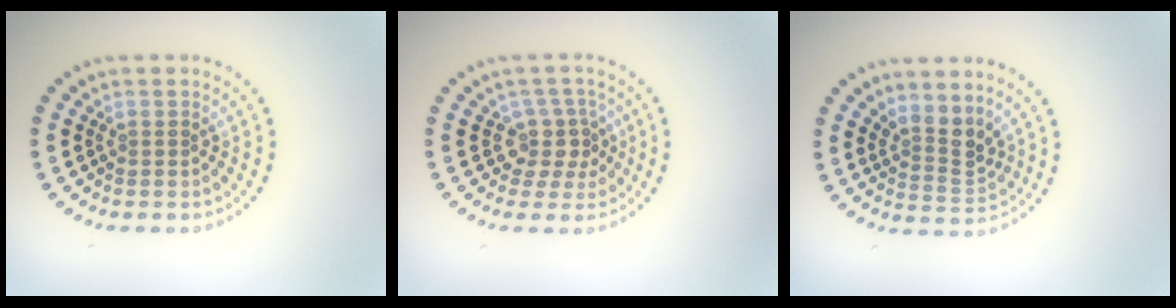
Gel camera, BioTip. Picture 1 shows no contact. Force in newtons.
{"total": 2.8, "press": 2.1, "slide": 1.8}
{"total": 2.8, "press": 2.0, "slide": 2.0}